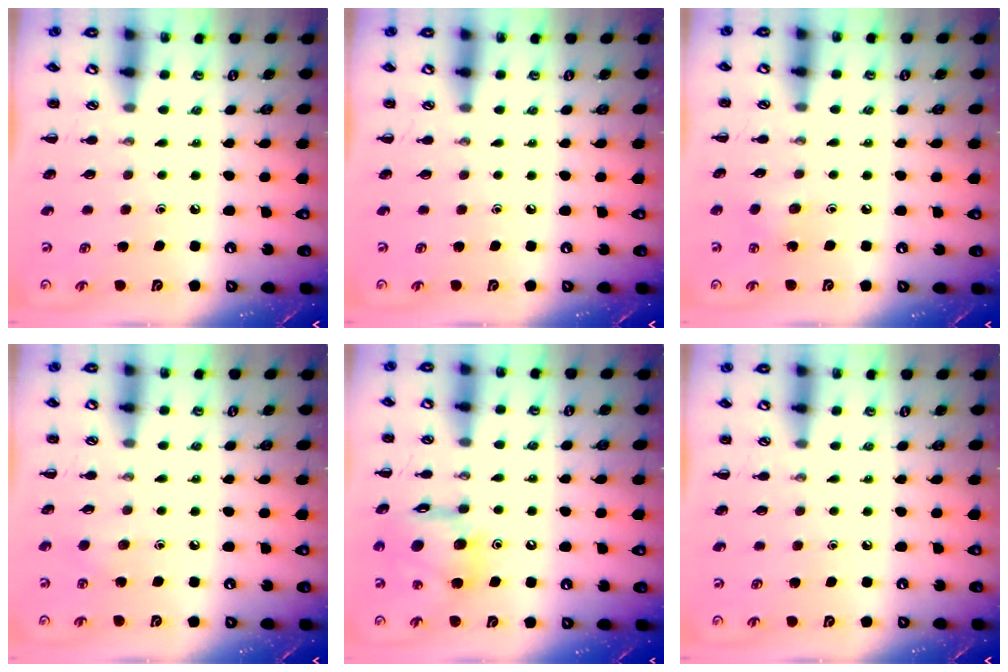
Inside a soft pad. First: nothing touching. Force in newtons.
{"total": 0.0}
{"total": 5.8, "press": 5.7, "slide": 1.3}
{"total": 1.7, "press": 1.6, "slide": 0.6}
{"total": 13.5, "press": 13.2, "slide": 3.0}
{"total": 0.0}